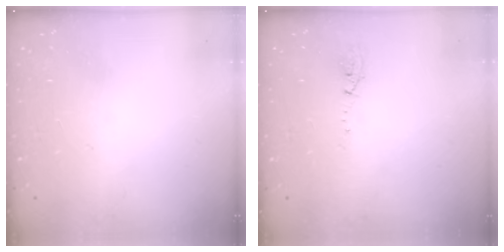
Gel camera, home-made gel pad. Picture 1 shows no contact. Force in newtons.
{"total": 5.0, "press": 3.7, "slide": 3.3}